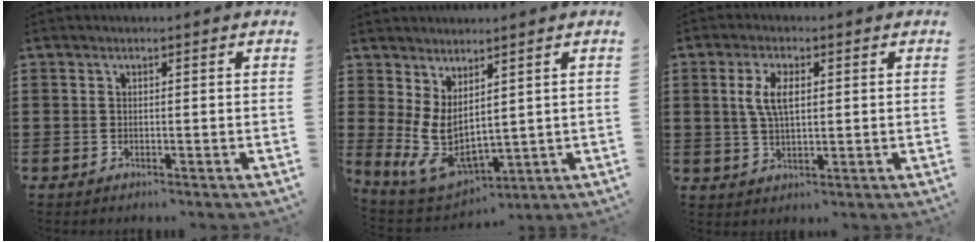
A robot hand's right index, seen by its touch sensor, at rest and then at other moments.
{"total": 5.7, "force": [0.9, 3.2, 4.6], "torque": [-0.118, -0.025, 0.018]}
{"total": 5.1, "force": [1.1, 2.3, 4.5], "torque": [-0.094, 0.011, 0.017]}